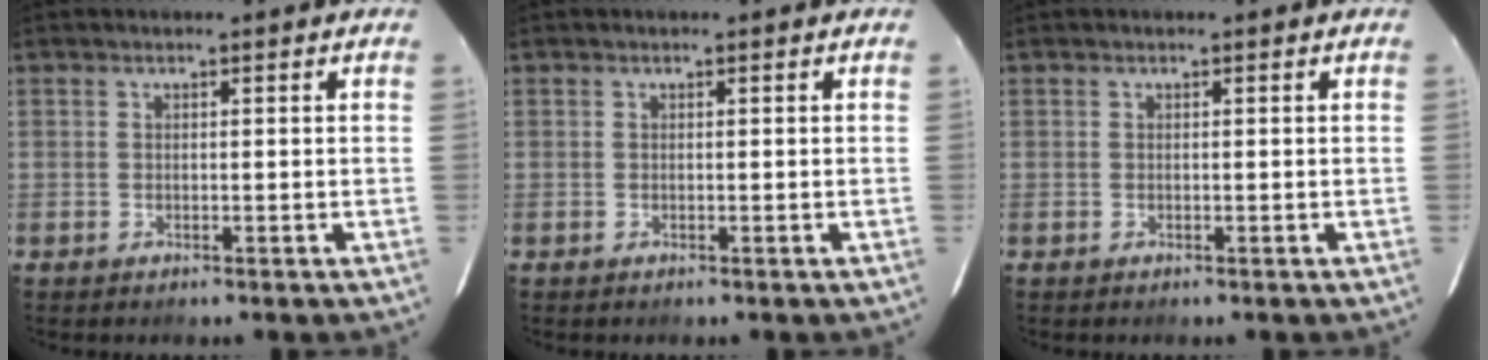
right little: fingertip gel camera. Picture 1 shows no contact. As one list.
[{"total": 0.0}, {"total": 0.0}]